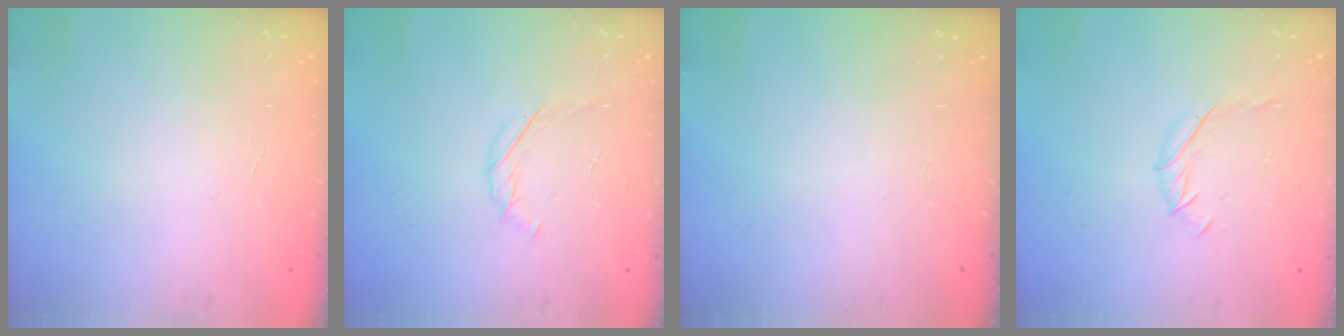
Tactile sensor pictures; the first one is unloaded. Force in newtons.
{"total": 4.0, "press": 3.9, "slide": 1.0}
{"total": 0.0}
{"total": 3.8, "press": 3.7, "slide": 1.1}